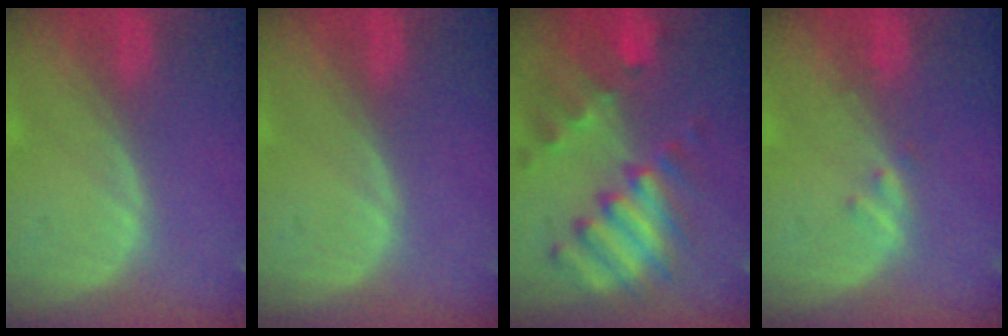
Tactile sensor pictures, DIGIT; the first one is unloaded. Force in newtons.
{"total": 0.0}
{"total": 10.1, "press": 8.9, "slide": 4.8}
{"total": 1.1, "press": 1.1, "slide": 0.1}